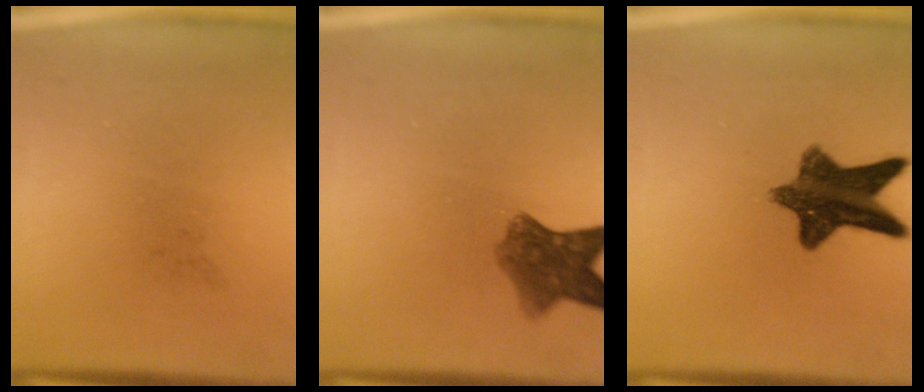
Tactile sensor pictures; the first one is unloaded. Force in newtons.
{"total": 6.4}
{"total": 10.9}